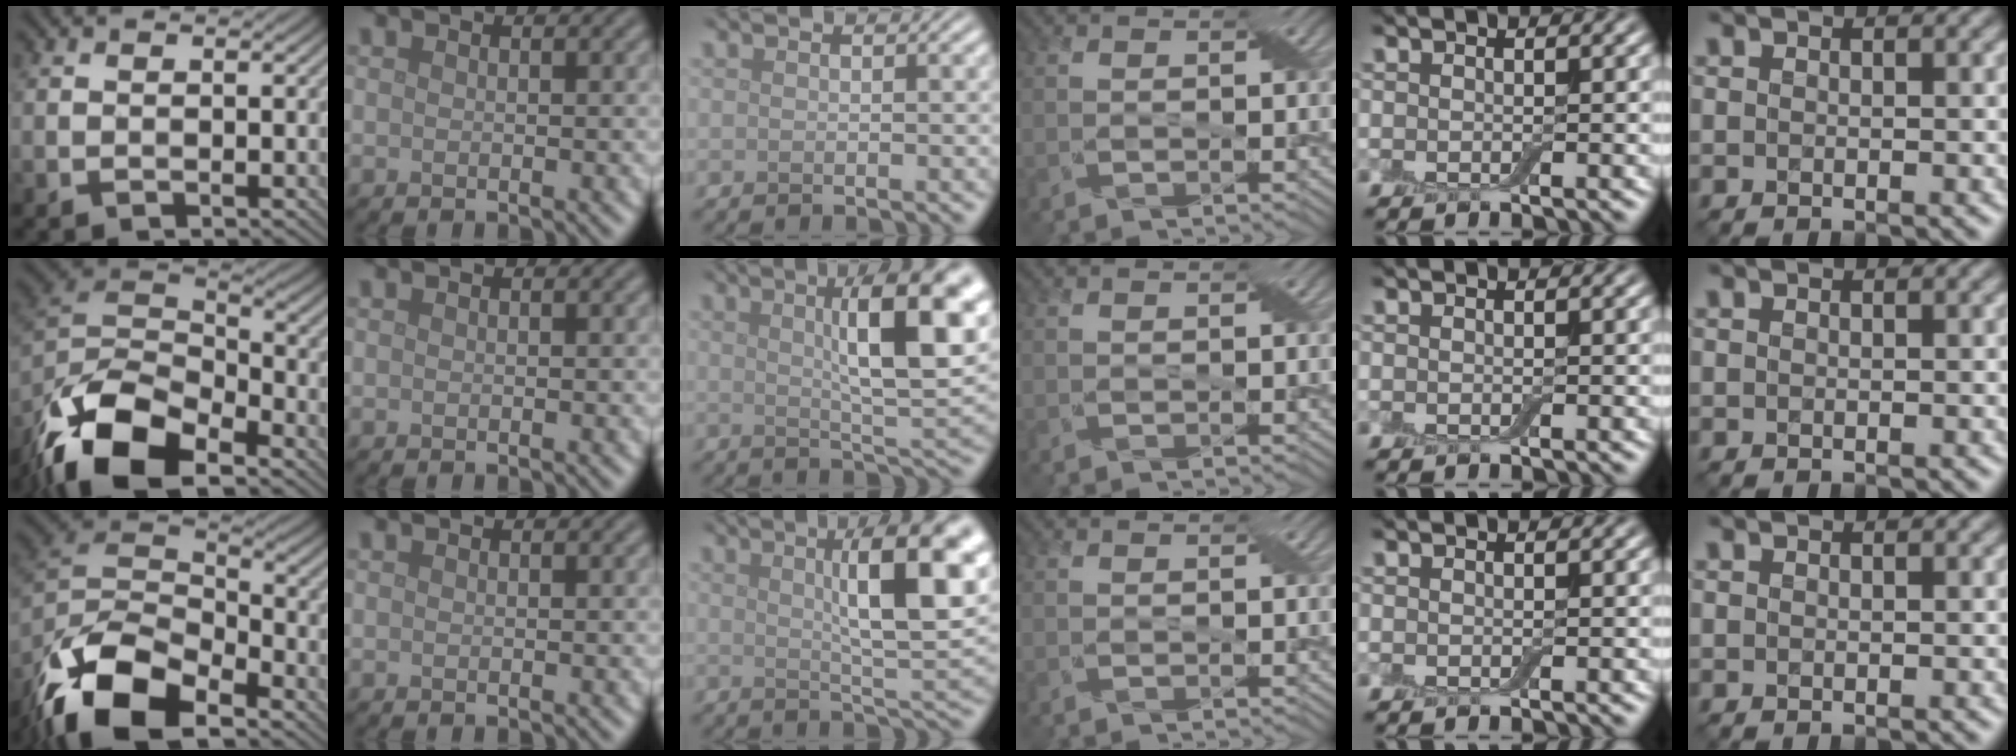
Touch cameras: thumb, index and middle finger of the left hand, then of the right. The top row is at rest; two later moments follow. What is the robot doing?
{"motion": "open", "object": "airpods case & airpods"}